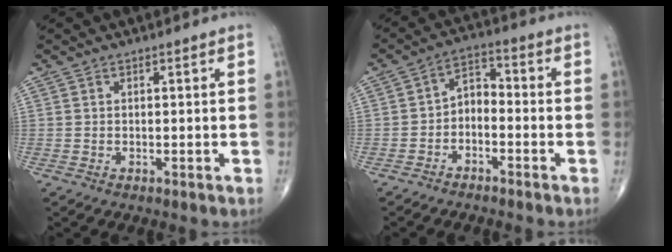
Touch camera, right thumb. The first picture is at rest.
{"total": 5.2, "force": [-2.2, 3.2, 3.4], "torque": [-0.045, 0.038, -0.050]}